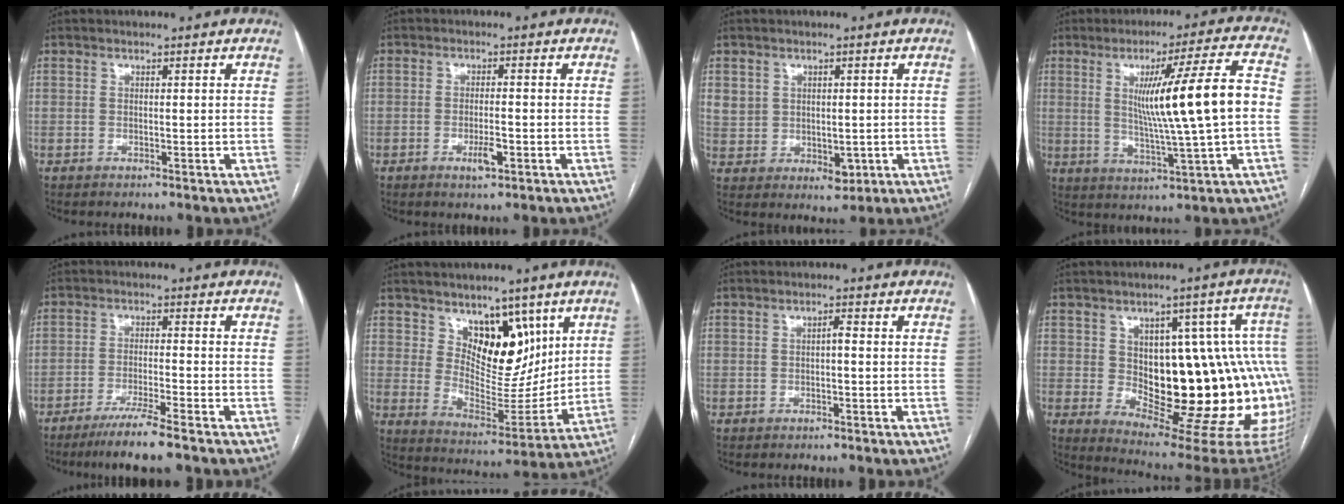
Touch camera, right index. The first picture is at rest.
{"total": 3.2, "force": [-1.3, 0.7, 2.8], "torque": [-0.050, -0.001, -0.019]}
{"total": 6.3, "force": [0.7, 5.4, 3.2], "torque": [-0.050, 0.001, 0.031]}
{"total": 14.3, "force": [0.9, -0.8, 14.2], "torque": [-0.224, 0.002, 0.018]}
{"total": 6.9, "force": [-5.3, -0.5, 4.4], "torque": [-0.073, -0.018, -0.095]}
{"total": 11.2, "force": [5.8, 5.8, 7.6], "torque": [-0.107, -0.009, 0.109]}
{"total": 1.0, "force": [-0.2, 0.2, 0.9], "torque": [-0.012, 0.003, -0.003]}
{"total": 24.3, "force": [-1.0, 8.7, 22.7], "torque": [-0.200, 0.030, 0.015]}